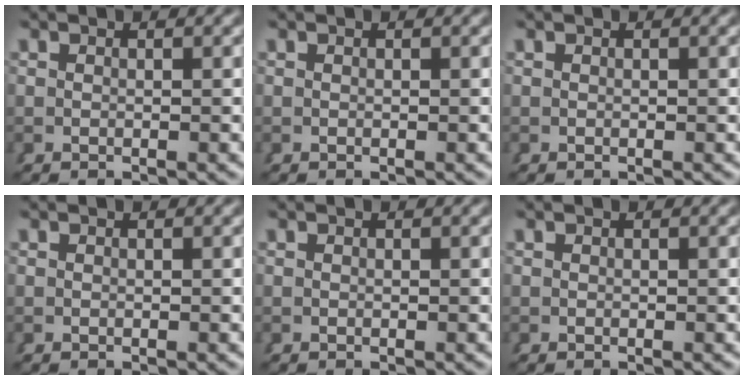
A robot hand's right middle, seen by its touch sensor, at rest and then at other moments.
{"total": 0.0}
{"total": 0.0}
{"total": 0.0}
{"total": 0.0}
{"total": 0.0}